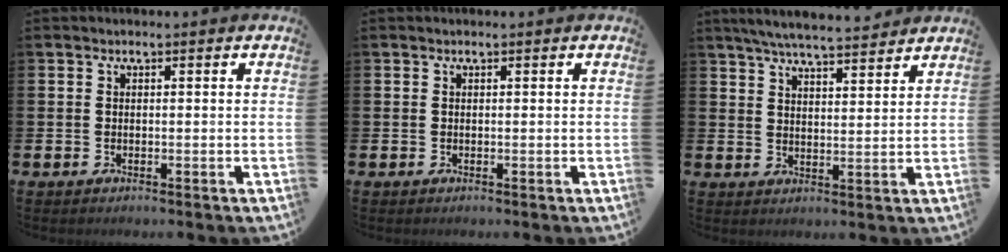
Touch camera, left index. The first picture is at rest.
{"total": 0.0}
{"total": 5.8, "force": [5.6, 0.3, 1.5], "torque": [-0.042, -0.027, 0.099]}